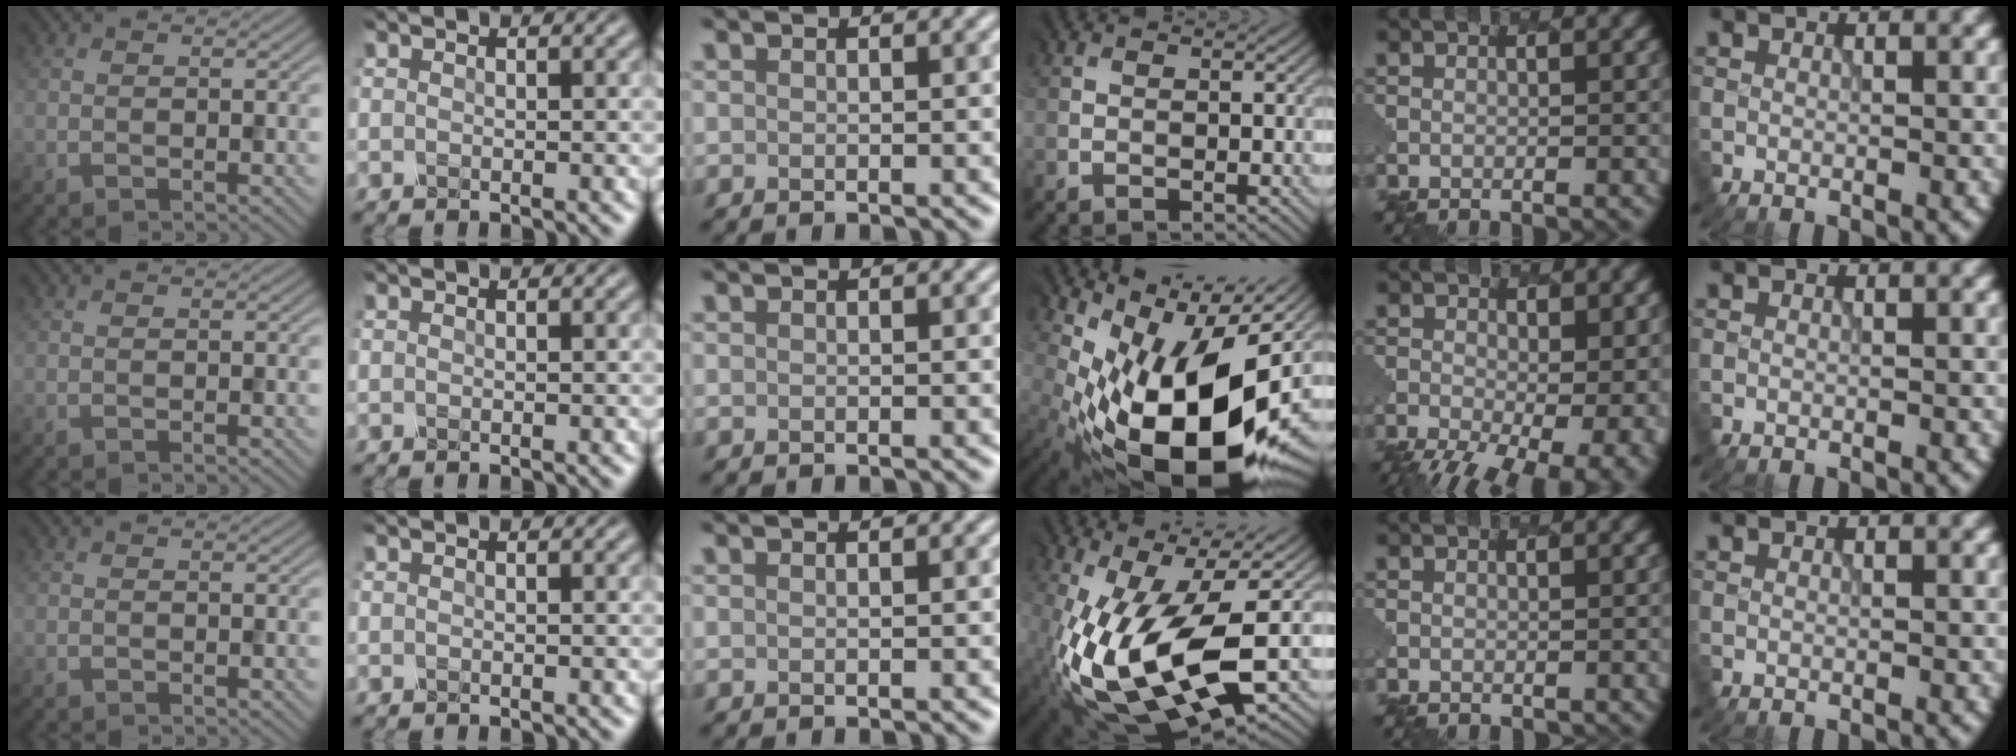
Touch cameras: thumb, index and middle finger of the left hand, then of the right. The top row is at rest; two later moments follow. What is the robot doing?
{"motion": "dispense", "object": "toothpaste"}